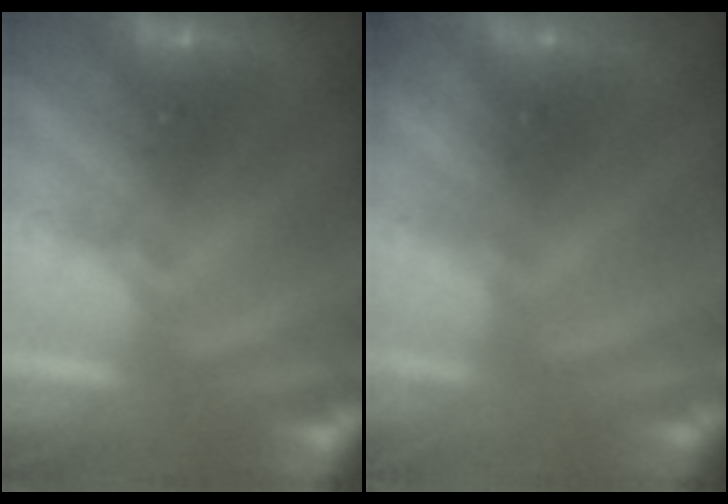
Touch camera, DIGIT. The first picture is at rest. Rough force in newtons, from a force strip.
{"total": 6.2}